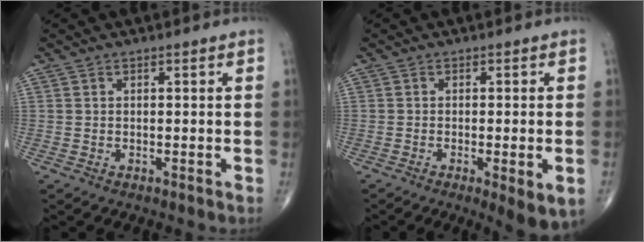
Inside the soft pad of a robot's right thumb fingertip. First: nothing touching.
{"total": 6.5, "force": [-2.2, 1.4, 5.9], "torque": [-0.087, -0.010, -0.028]}